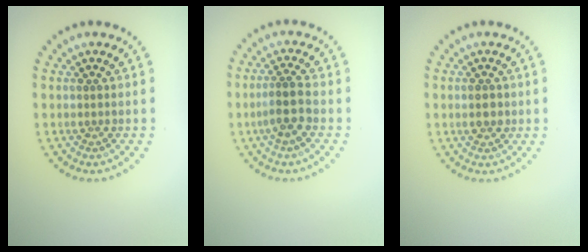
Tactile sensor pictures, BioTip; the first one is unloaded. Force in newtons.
{"total": 2.6, "press": 2.3, "slide": 1.3}
{"total": 1.5, "press": 1.5, "slide": 0.0}